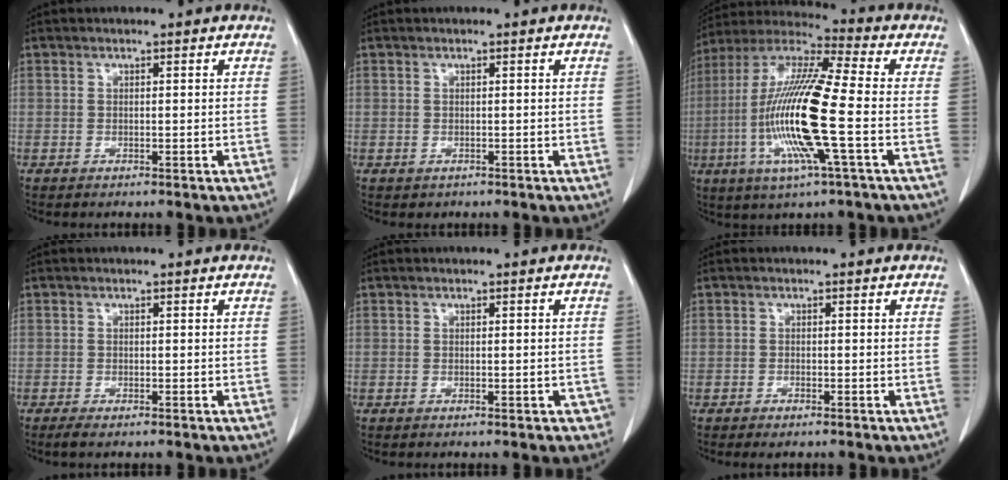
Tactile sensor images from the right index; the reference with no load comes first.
{"total": 0.6, "force": [-0.1, 0.6, 0.0], "torque": [0.001, 0.003, -0.001]}
{"total": 17.8, "force": [-3.5, 0.7, 17.5], "torque": [-0.362, -0.010, -0.073]}
{"total": 1.2, "force": [-0.8, 0.3, 0.8], "torque": [-0.021, -0.004, -0.015]}
{"total": 1.3, "force": [-0.4, 0.6, 1.0], "torque": [-0.005, 0.002, 0.002]}
{"total": 1.0, "force": [-0.7, 0.2, 0.6], "torque": [-0.013, -0.002, -0.008]}